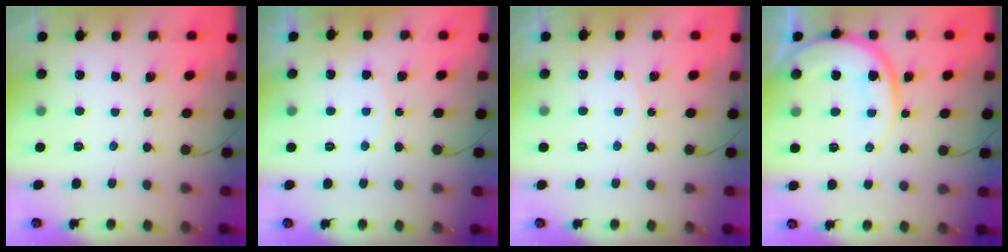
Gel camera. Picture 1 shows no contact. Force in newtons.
{"total": 5.9, "press": 5.9, "slide": 0.4}
{"total": 3.0, "press": 3.0, "slide": 0.4}
{"total": 13.5, "press": 13.4, "slide": 1.6}